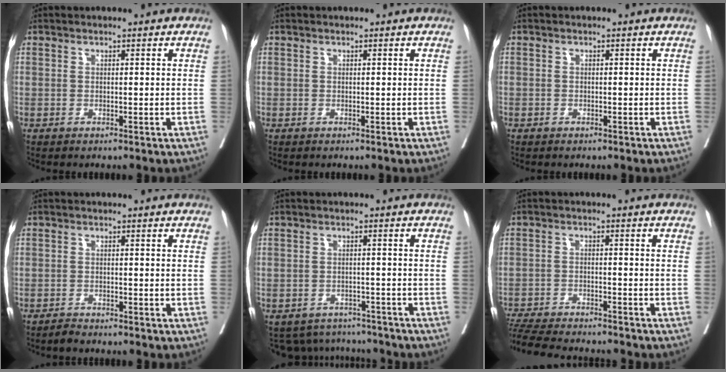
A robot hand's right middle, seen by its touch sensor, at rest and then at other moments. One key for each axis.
{"total": 0.0}
{"total": 1.4, "fx": -0.5, "fy": 1.3, "fz": -0.1, "tx": 0.001, "ty": 0.006, "tz": -0.009}
{"total": 1.2, "fx": -1.2, "fy": 0.1, "fz": 0.1, "tx": -0.005, "ty": -0.002, "tz": -0.022}
{"total": 7.8, "fx": -7.3, "fy": 2.8, "fz": 0.1, "tx": -0.001, "ty": 0.016, "tz": -0.093}
{"total": 13.4, "fx": -12.2, "fy": 1.8, "fz": 5.1, "tx": -0.101, "ty": -0.017, "tz": -0.186}